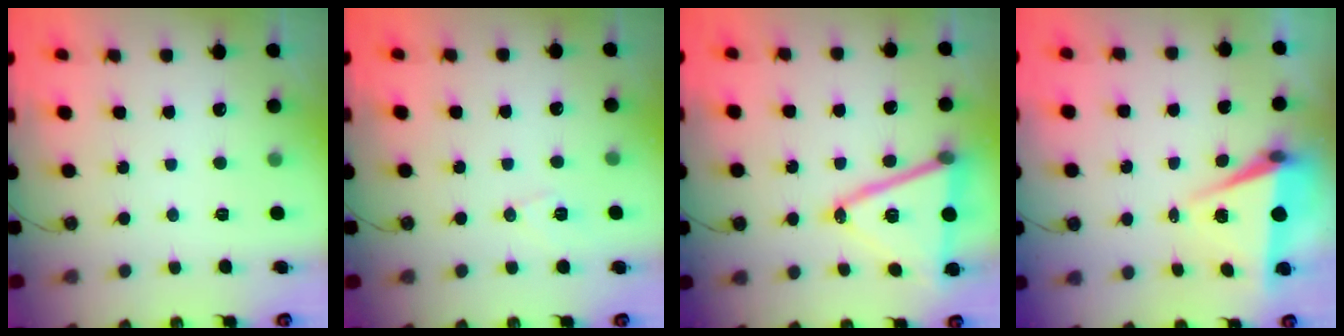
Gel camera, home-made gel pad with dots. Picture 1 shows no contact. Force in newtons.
{"total": 6.4, "press": 6.0, "slide": 2.2}
{"total": 16.6, "press": 16.1, "slide": 3.8}
{"total": 6.9, "press": 5.4, "slide": 4.3}